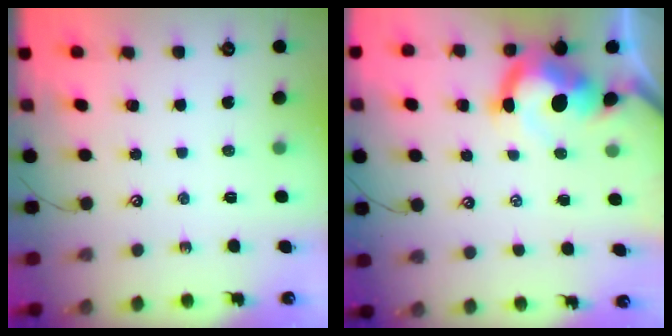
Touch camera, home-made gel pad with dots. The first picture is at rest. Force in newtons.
{"total": 8.4, "press": 8.3, "slide": 1.5}